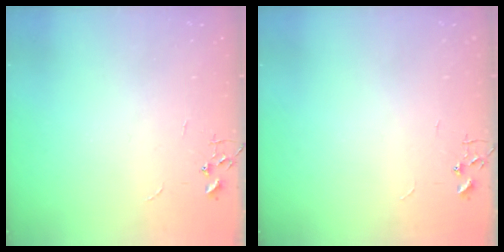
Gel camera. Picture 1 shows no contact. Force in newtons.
{"total": 0.0}